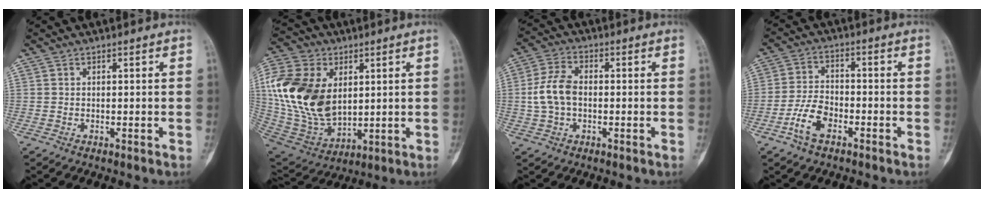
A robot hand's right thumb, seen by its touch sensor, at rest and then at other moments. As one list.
[{"total": 22.1, "force": [3.9, 14.6, 16.1], "torque": [-0.320, -0.018, 0.084]}, {"total": 7.7, "force": [-0.4, 5.0, 5.9], "torque": [-0.125, 0.019, -0.012]}, {"total": 7.0, "force": [-3.7, 3.8, 4.6], "torque": [-0.089, 0.022, -0.074]}]